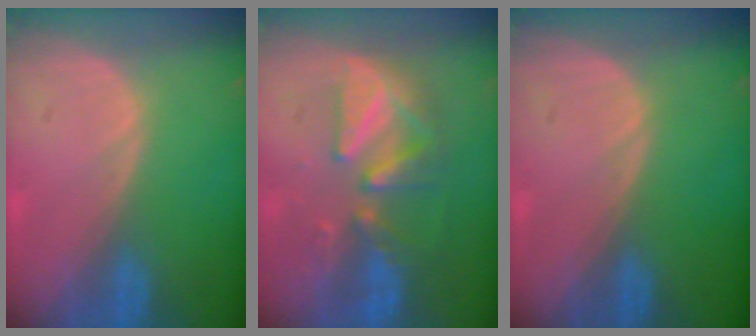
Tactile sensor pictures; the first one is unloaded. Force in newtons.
{"total": 8.0, "press": 7.9, "slide": 1.5}
{"total": 0.0}